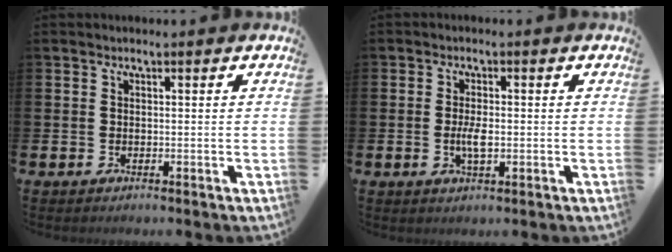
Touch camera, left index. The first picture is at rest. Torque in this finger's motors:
{"motor_torque": [0.24, 0.09, 0.08, 0.06]}